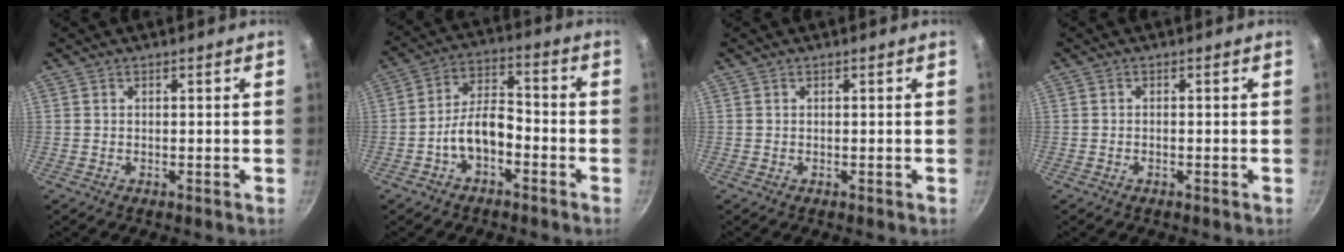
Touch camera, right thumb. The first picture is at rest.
{"total": 8.6, "force": [-3.7, 4.7, 6.1], "torque": [-0.093, 0.051, -0.070]}
{"total": 0.0}
{"total": 0.6, "force": [-0.3, 0.3, 0.4], "torque": [-0.009, 0.005, -0.008]}